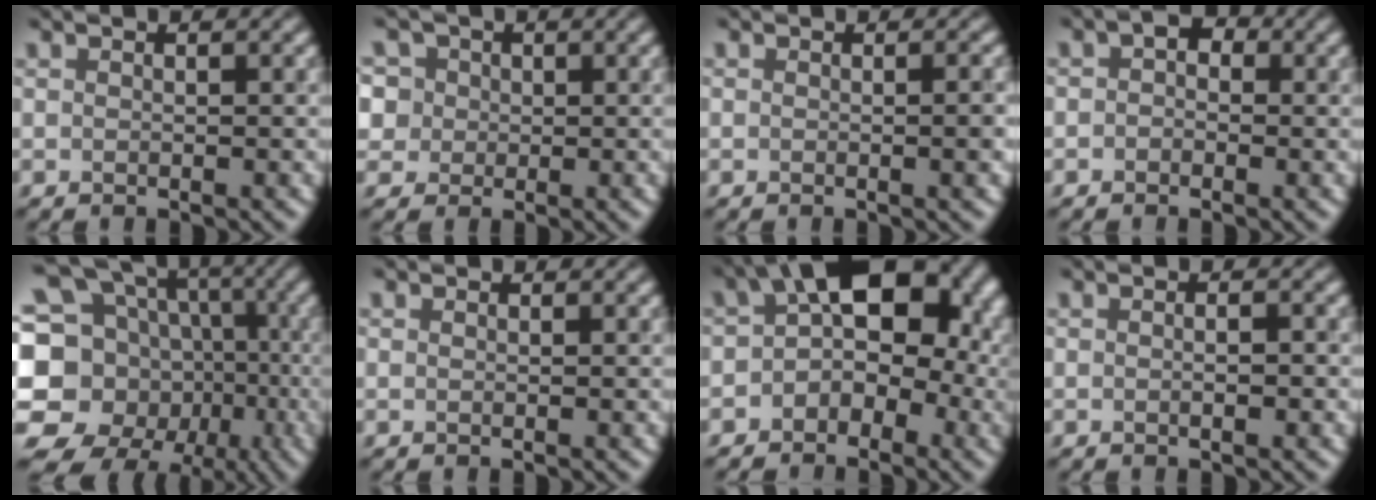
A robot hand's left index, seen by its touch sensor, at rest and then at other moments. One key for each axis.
{"total": 5.6, "fx": 2.4, "fy": 4.6, "fz": 2.0, "tx": -0.043, "ty": 0.021, "tz": 0.019}
{"total": 1.9, "fx": -0.1, "fy": 0.6, "fz": 1.8, "tx": -0.013, "ty": -0.001, "tz": -0.002}
{"total": 1.3, "fx": -0.1, "fy": 1.0, "fz": 0.9, "tx": -0.010, "ty": 0.002, "tz": -0.005}
{"total": 20.1, "fx": -4.6, "fy": 17.4, "fz": 9.0, "tx": -0.196, "ty": -0.015, "tz": -0.090}
{"total": 0.0}
{"total": 8.6, "fx": 0.3, "fy": 5.8, "fz": 6.4, "tx": -0.068, "ty": 0.016, "tz": -0.008}
{"total": 1.9, "fx": 0.3, "fy": 0.9, "fz": 1.6, "tx": 0.006, "ty": 0.006, "tz": -0.011}